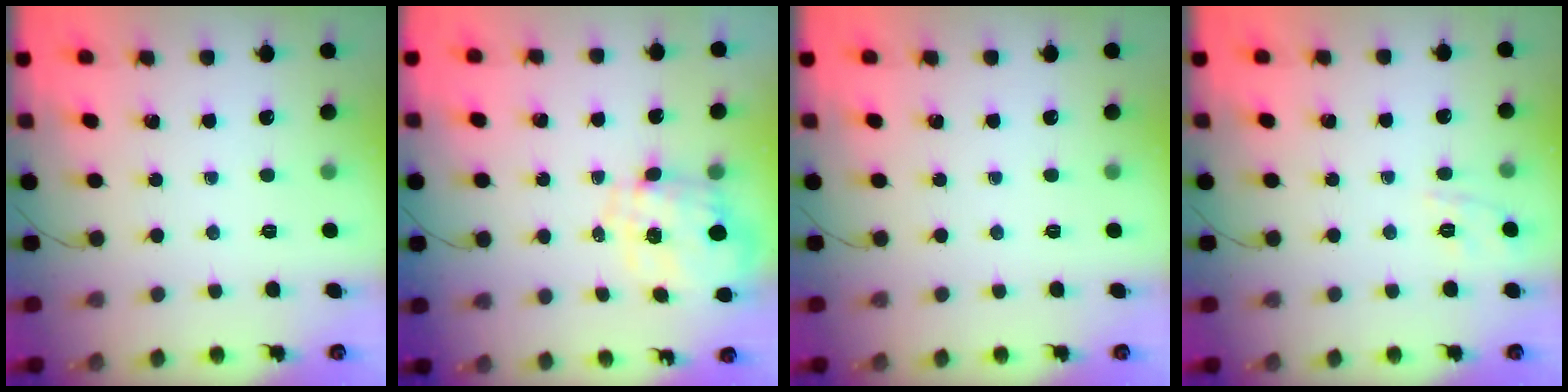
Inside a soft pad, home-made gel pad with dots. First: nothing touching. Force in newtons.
{"total": 1.7, "press": 1.6, "slide": 0.6}
{"total": 0.0}
{"total": 1.7, "press": 0.1, "slide": 1.7}